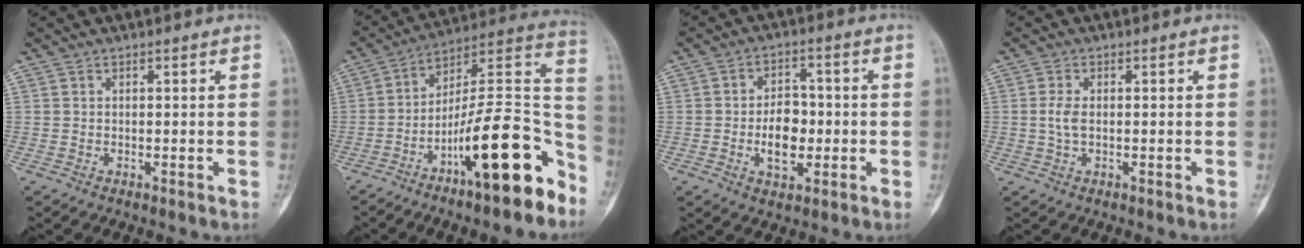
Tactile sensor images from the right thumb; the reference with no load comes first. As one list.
[{"total": 21.3, "force": [-11.1, 5.4, 17.4], "torque": [-0.240, 0.086, -0.181]}, {"total": 8.2, "force": [-1.4, 5.3, 6.1], "torque": [-0.074, 0.011, -0.025]}, {"total": 2.5, "force": [0.0, 1.3, 2.2], "torque": [-0.052, 0.004, -0.003]}]